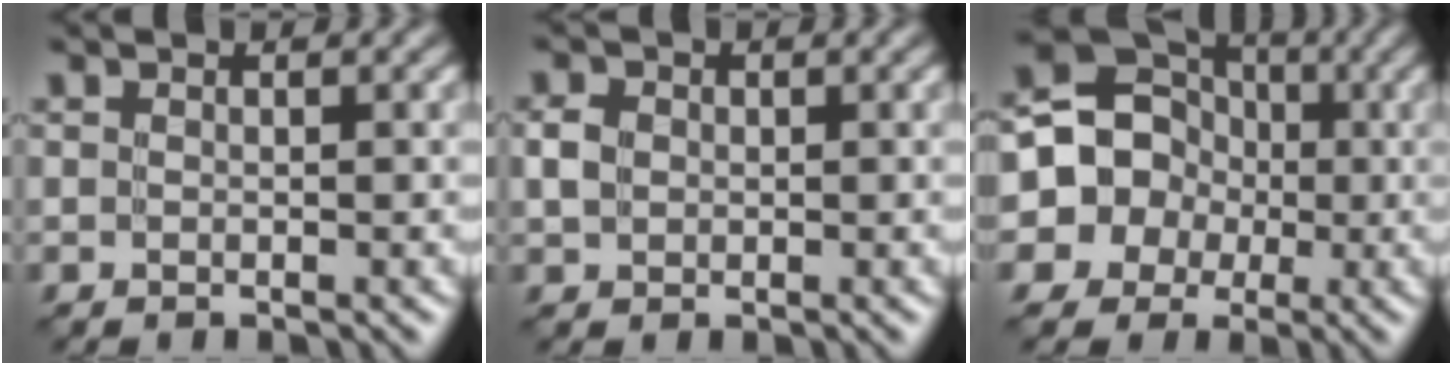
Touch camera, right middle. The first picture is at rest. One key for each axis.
{"total": 1.7, "fx": 0.0, "fy": 1.5, "fz": 0.8, "tx": -0.018, "ty": 0.002, "tz": -0.002}
{"total": 10.6, "fx": -0.9, "fy": 9.9, "fz": 3.5, "tx": -0.072, "ty": 0.034, "tz": -0.039}